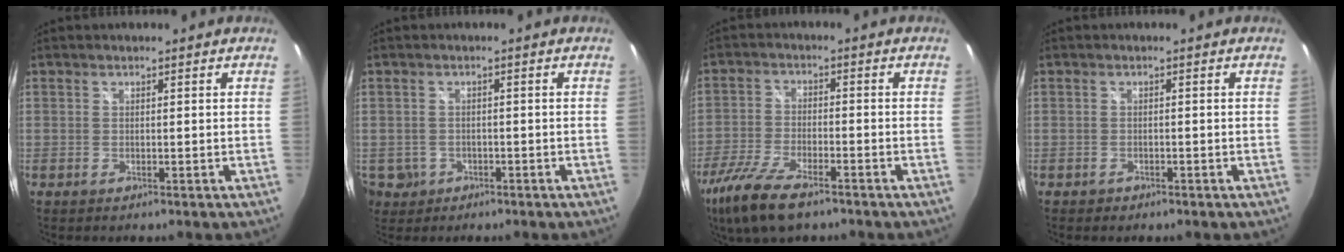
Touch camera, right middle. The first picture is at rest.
{"total": 5.8, "force": [-1.8, 5.2, 1.7], "torque": [-0.055, -0.001, -0.017]}
{"total": 11.9, "force": [-8.3, 3.9, 7.6], "torque": [-0.180, -0.032, -0.162]}
{"total": 1.5, "force": [-1.0, 1.0, 0.4], "torque": [-0.012, -0.002, -0.015]}